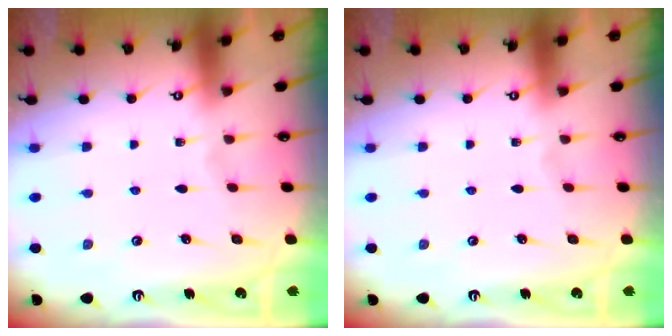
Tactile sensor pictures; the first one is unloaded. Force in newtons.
{"total": 0.0}